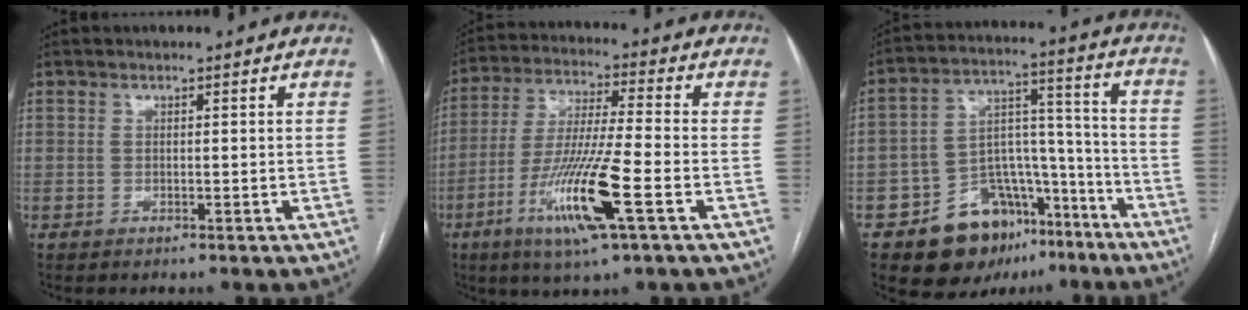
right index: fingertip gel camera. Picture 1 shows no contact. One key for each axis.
{"total": 14.1, "fx": -5.5, "fy": 0.3, "fz": 13.0, "tx": -0.262, "ty": -0.022, "tz": -0.104}
{"total": 15.7, "fx": -10.1, "fy": 9.7, "fz": 7.1, "tx": -0.090, "ty": 0.064, "tz": -0.151}